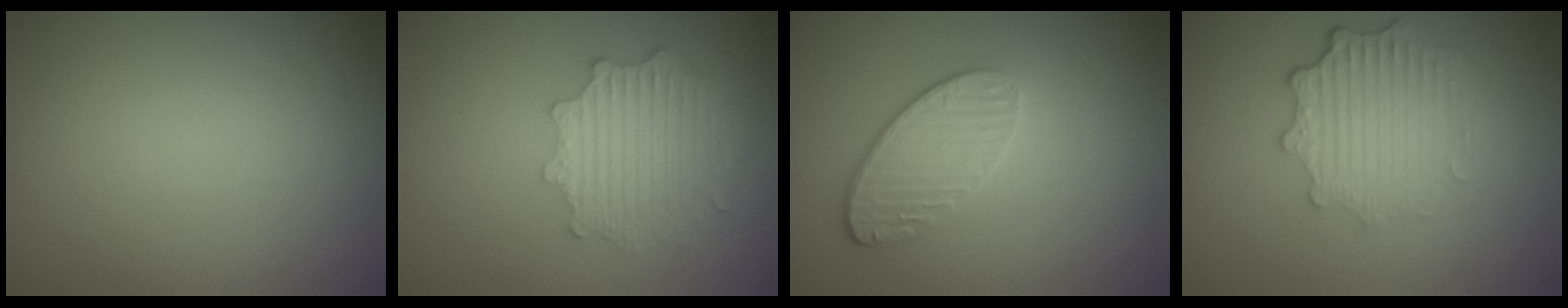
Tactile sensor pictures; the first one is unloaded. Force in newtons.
{"total": 4.2, "press": 3.5, "slide": 2.4}
{"total": 3.5, "press": 3.1, "slide": 1.7}
{"total": 3.7, "press": 2.9, "slide": 2.3}